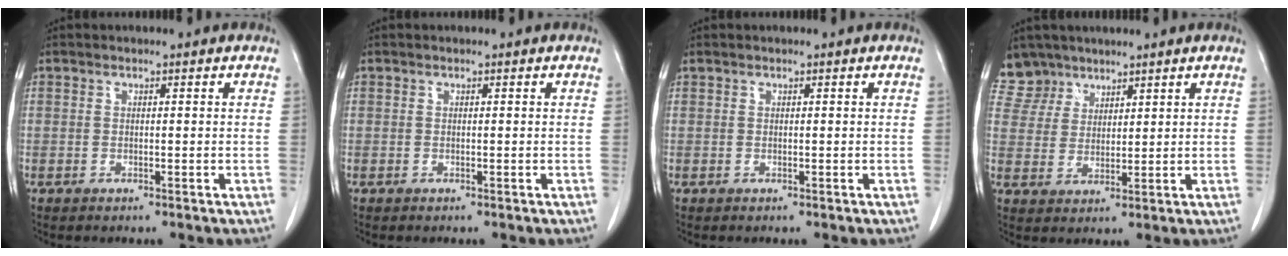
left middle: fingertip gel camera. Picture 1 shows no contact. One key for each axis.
{"total": 0.0}
{"total": 0.0}
{"total": 6.1, "fx": 5.0, "fy": 3.4, "fz": -0.5, "tx": 0.014, "ty": 0.003, "tz": 0.102}